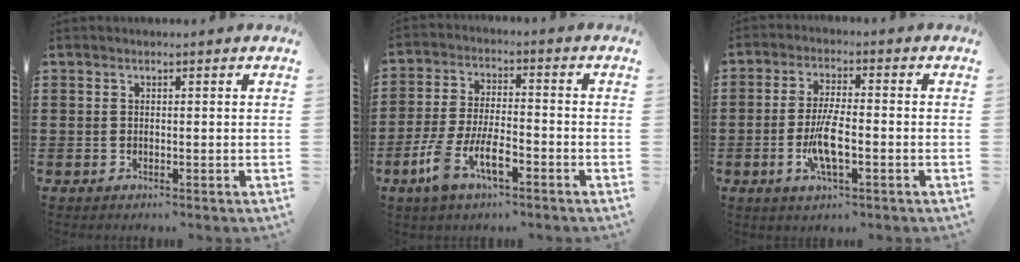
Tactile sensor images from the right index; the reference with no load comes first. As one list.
[{"total": 8.3, "force": [-4.2, 3.1, 6.5], "torque": [-0.152, -0.009, -0.081]}, {"total": 6.6, "force": [-1.8, 1.7, 6.1], "torque": [-0.129, -0.009, -0.037]}]